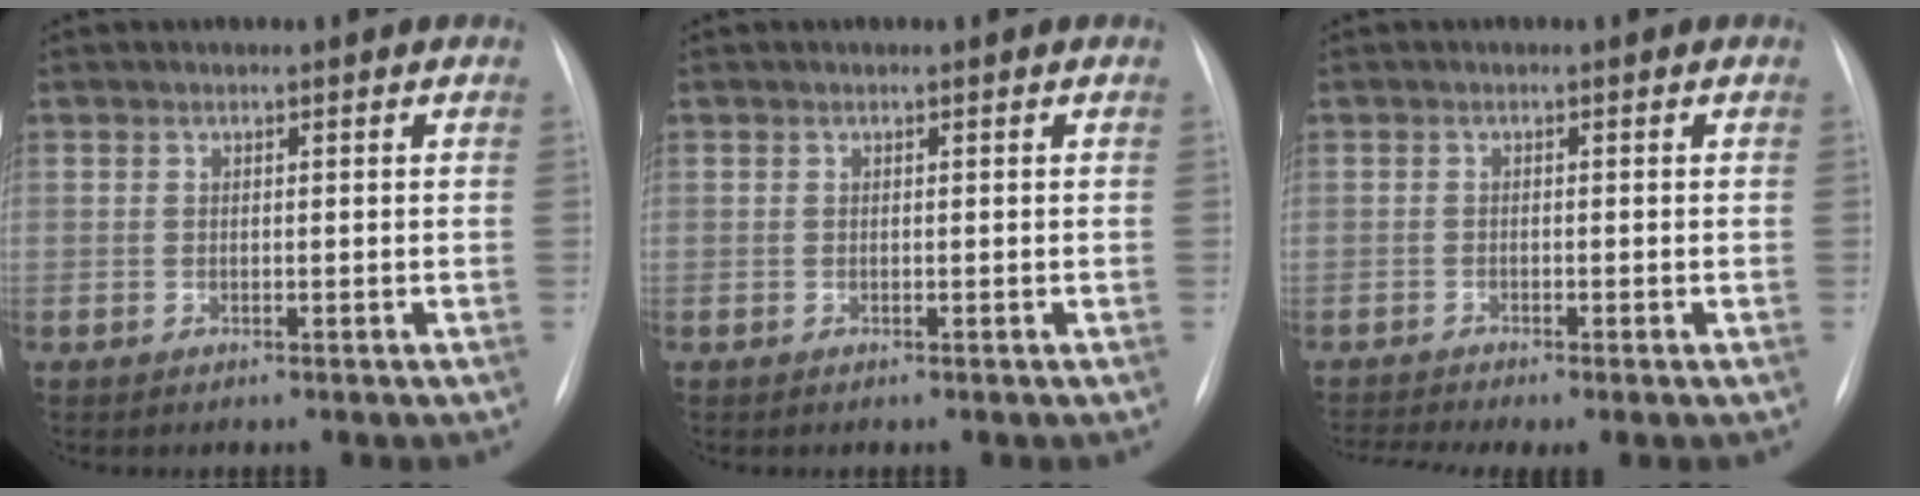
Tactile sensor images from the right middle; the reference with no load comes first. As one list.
[{"total": 0.0}, {"total": 3.8, "force": [-3.1, -0.5, 2.1], "torque": [-0.038, -0.002, -0.052]}]